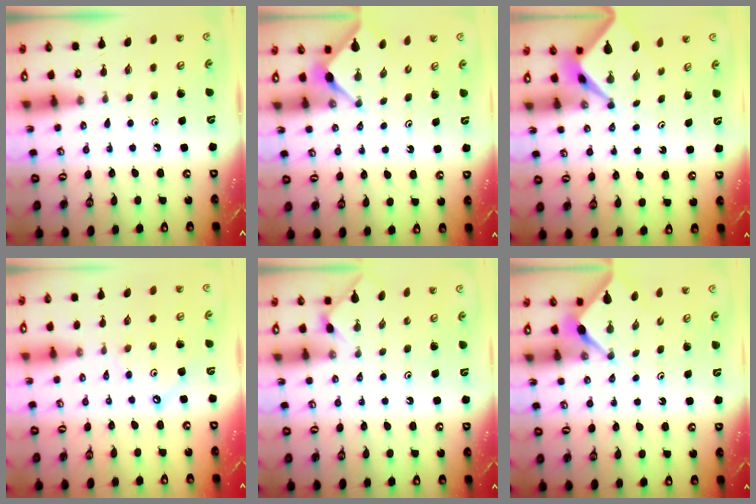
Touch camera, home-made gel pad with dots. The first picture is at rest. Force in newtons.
{"total": 3.0, "press": 2.9, "slide": 0.5}
{"total": 2.4, "press": 2.4, "slide": 0.1}
{"total": 2.1, "press": 2.1, "slide": 0.3}
{"total": 0.0}
{"total": 3.0, "press": 3.0, "slide": 0.4}